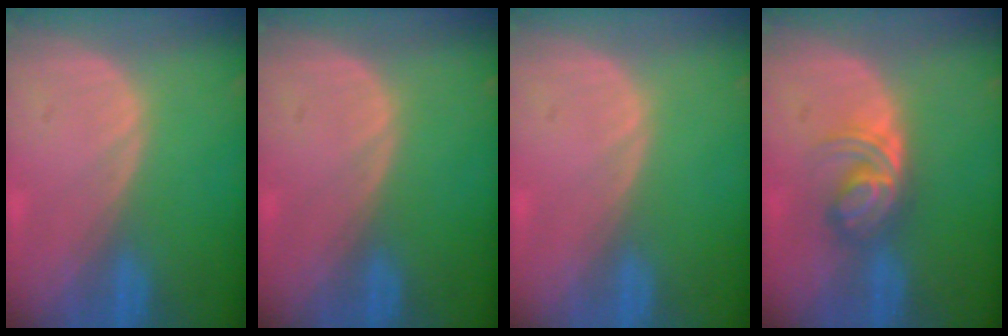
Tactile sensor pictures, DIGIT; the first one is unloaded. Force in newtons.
{"total": 0.0}
{"total": 0.0}
{"total": 5.9, "press": 5.1, "slide": 2.8}